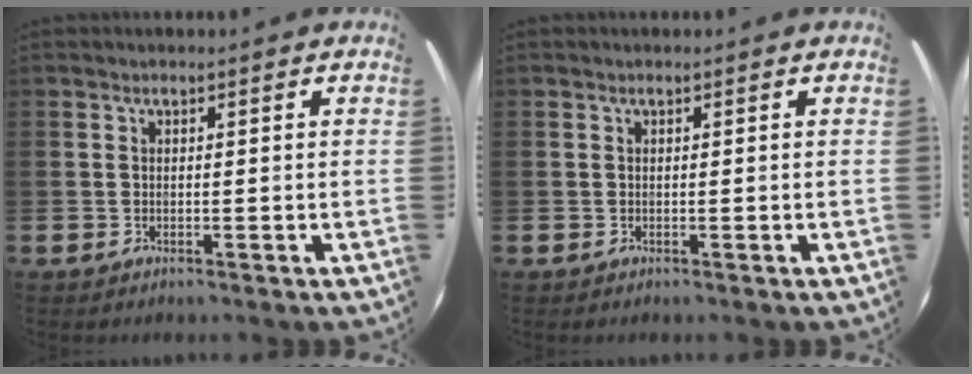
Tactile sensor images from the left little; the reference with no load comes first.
{"total": 0.0}